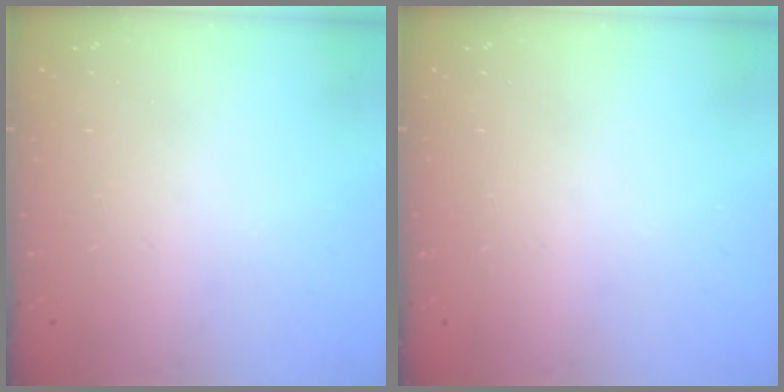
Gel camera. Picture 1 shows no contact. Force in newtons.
{"total": 0.0}